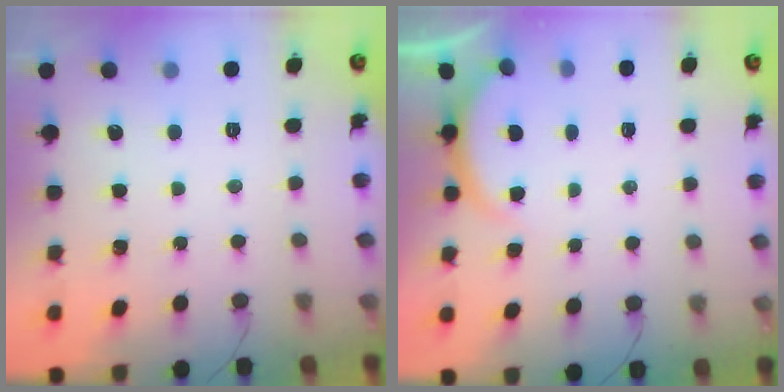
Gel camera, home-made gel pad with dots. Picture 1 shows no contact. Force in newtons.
{"total": 1.6, "press": 1.5, "slide": 0.6}